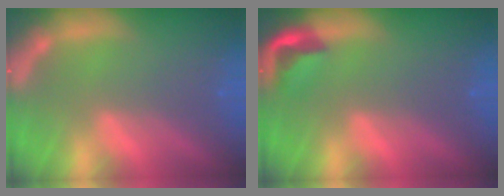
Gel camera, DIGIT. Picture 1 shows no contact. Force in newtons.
{"total": 2.9}